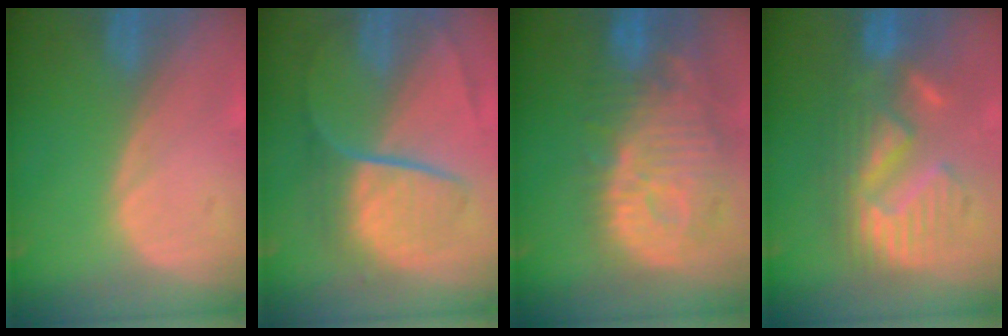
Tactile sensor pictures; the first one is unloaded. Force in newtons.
{"total": 9.0, "press": 7.6, "slide": 4.8}
{"total": 12.8, "press": 11.4, "slide": 5.9}
{"total": 9.9, "press": 9.9, "slide": 0.5}